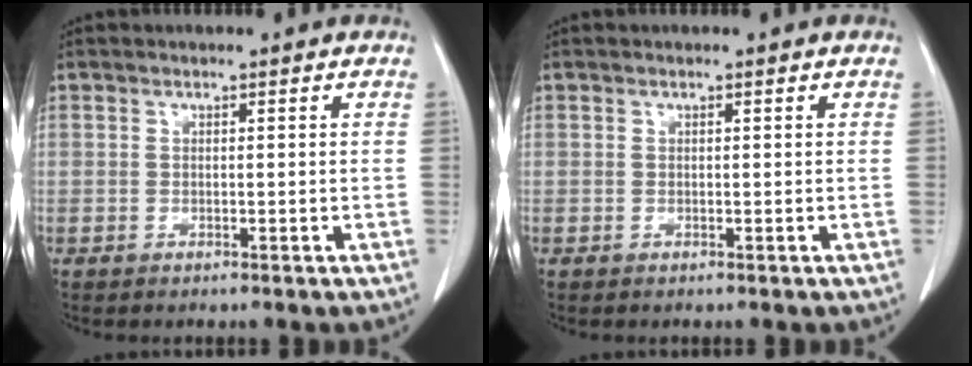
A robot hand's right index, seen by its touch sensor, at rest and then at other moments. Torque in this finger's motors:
{"motor_torque": [0.07, -0.05, -0.01, 0.00]}